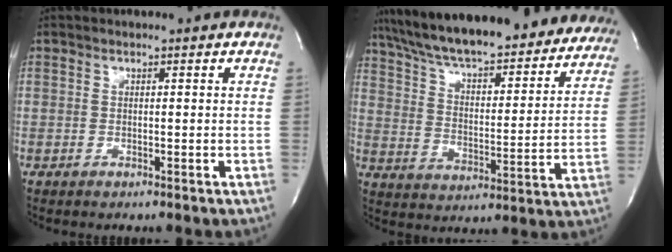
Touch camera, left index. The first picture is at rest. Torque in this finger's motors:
{"motor_torque": [1.04, -1.10, 1.05, 0.21]}